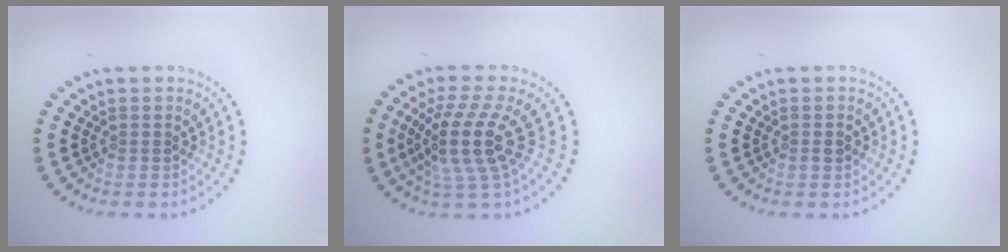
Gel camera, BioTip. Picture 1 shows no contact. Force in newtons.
{"total": 4.9, "press": 3.7, "slide": 3.3}
{"total": 0.7, "press": 0.7, "slide": 0.1}